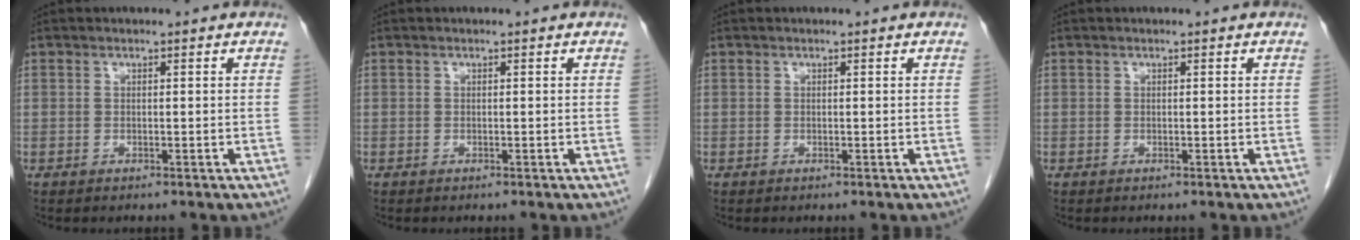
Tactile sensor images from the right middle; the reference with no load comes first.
{"total": 0.0}
{"total": 0.0}
{"total": 0.0}